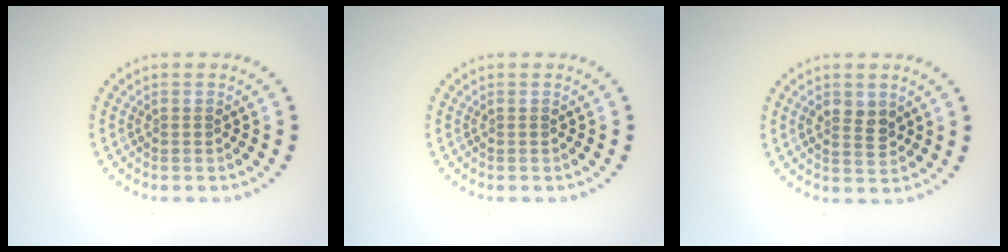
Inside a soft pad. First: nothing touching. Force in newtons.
{"total": 0.0}
{"total": 2.2, "press": 2.2, "slide": 0.4}